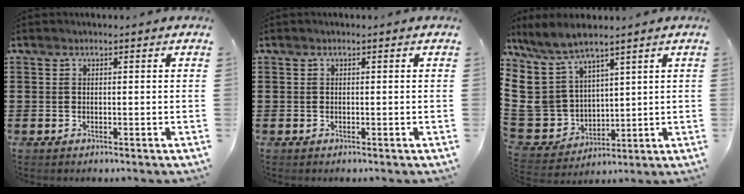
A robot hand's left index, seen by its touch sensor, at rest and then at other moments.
{"total": 0.0}
{"total": 9.8, "force": [5.6, 7.0, 4.0], "torque": [-0.144, -0.033, 0.110]}